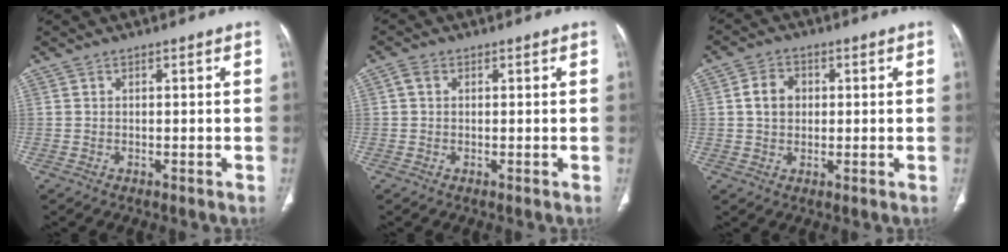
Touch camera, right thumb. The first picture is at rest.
{"total": 1.6, "force": [0.4, 1.2, 1.0], "torque": [-0.021, 0.007, 0.007]}
{"total": 5.3, "force": [0.7, 4.2, 3.1], "torque": [-0.040, 0.005, 0.009]}